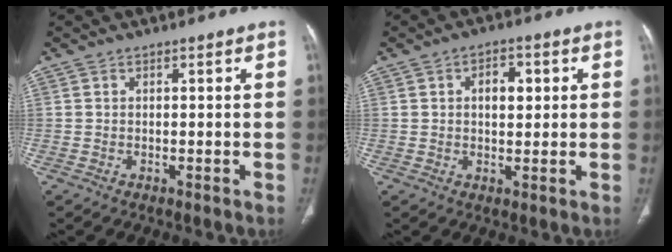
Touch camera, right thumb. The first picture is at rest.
{"total": 5.1, "force": [1.2, 2.9, 3.9], "torque": [-0.047, 0.004, 0.018]}